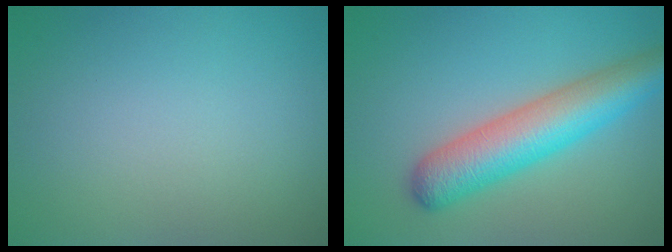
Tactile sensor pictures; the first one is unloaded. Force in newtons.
{"total": 7.1, "press": 7.1, "slide": 0.2}